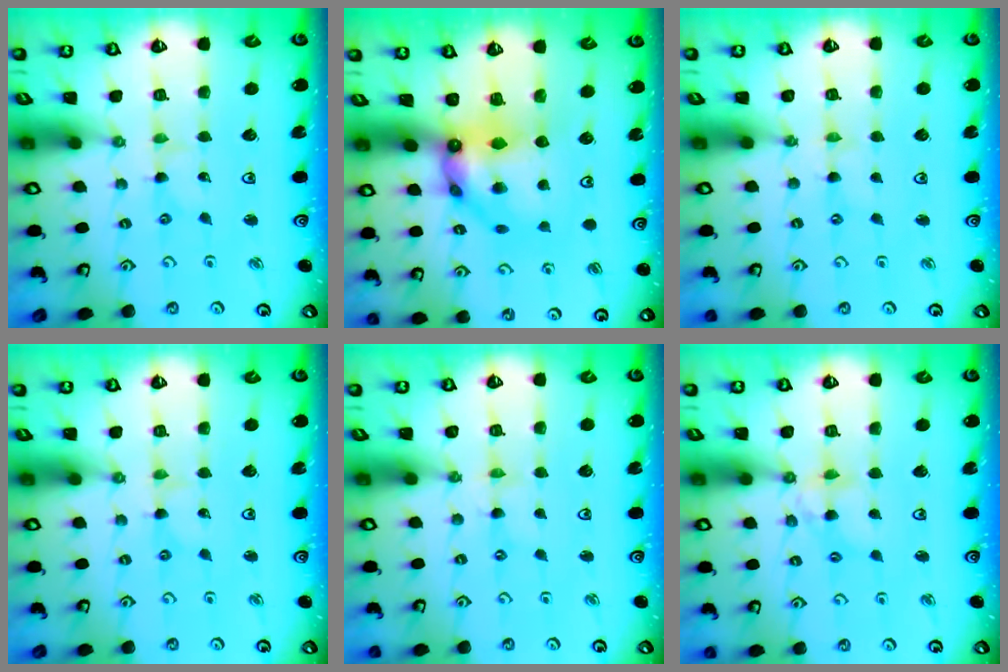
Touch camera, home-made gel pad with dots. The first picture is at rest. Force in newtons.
{"total": 9.8, "press": 9.7, "slide": 0.7}
{"total": 0.0}
{"total": 0.0}
{"total": 0.0}
{"total": 7.3, "press": 7.3, "slide": 0.6}